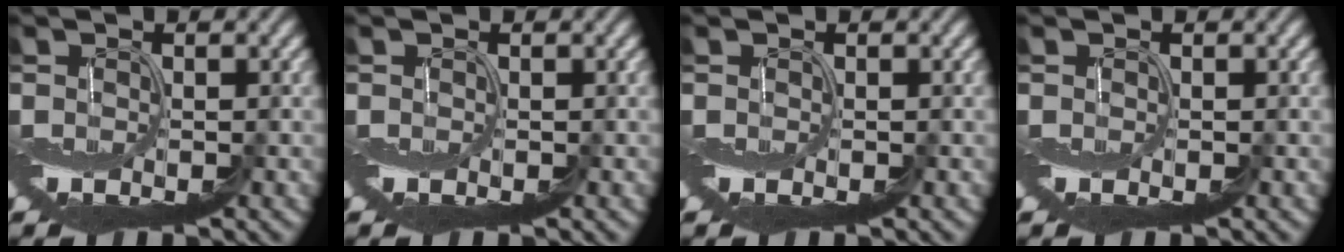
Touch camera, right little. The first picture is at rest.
{"total": 0.0}
{"total": 0.0}
{"total": 0.0}